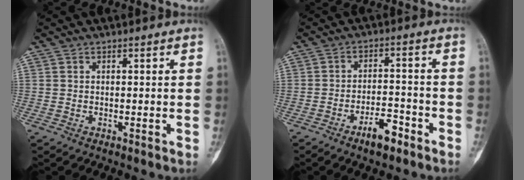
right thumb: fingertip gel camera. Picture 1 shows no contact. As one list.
[{"total": 6.0, "force": [-3.9, 2.2, 3.9], "torque": [-0.060, 0.028, -0.063]}]